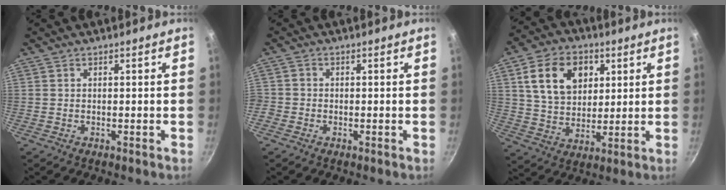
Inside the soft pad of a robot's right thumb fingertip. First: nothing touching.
{"total": 1.5, "force": [-0.7, 1.3, 0.3], "torque": [-0.005, 0.003, -0.018]}
{"total": 14.5, "force": [4.8, 10.5, 8.7], "torque": [-0.124, -0.004, 0.081]}